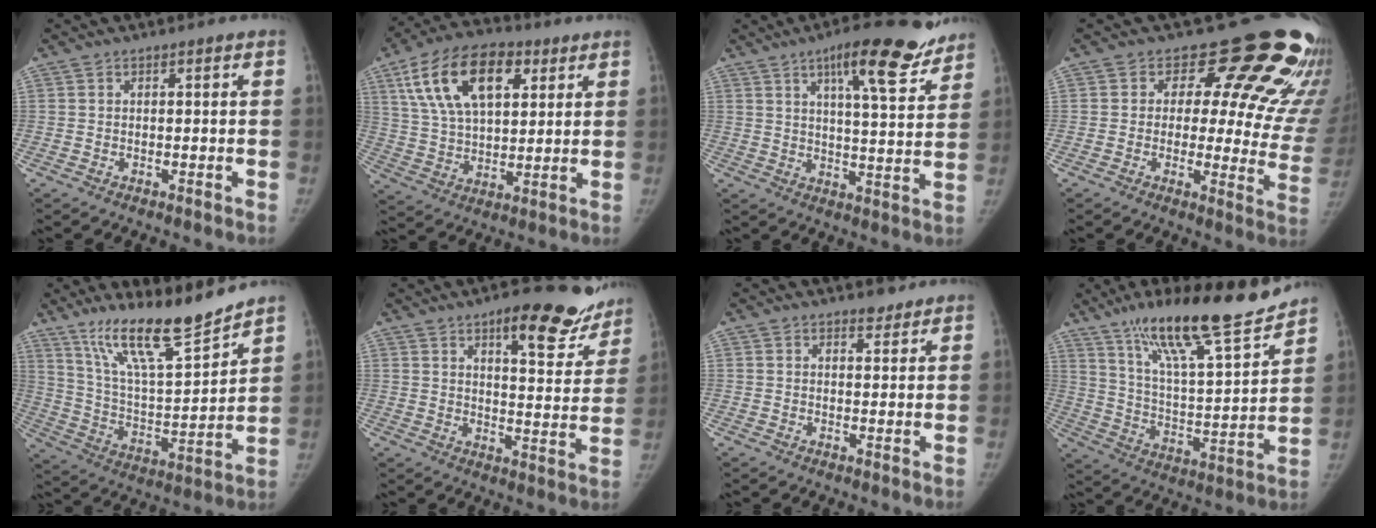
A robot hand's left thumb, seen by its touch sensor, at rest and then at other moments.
{"total": 19.4, "force": [8.2, 10.7, 13.9], "torque": [-0.226, -0.007, 0.146]}
{"total": 14.6, "force": [9.8, 3.7, 10.2], "torque": [-0.122, -0.041, 0.144]}
{"total": 21.1, "force": [14.2, 9.5, 12.3], "torque": [-0.098, -0.078, 0.151]}
{"total": 17.2, "force": [13.9, 2.6, 9.7], "torque": [-0.141, -0.086, 0.254]}
{"total": 16.2, "force": [11.5, 5.9, 9.9], "torque": [-0.073, -0.069, 0.145]}
{"total": 2.5, "force": [2.1, 1.2, 0.8], "torque": [0.001, -0.014, 0.028]}
{"total": 22.0, "force": [17.0, 3.3, 13.6], "torque": [-0.199, -0.085, 0.291]}